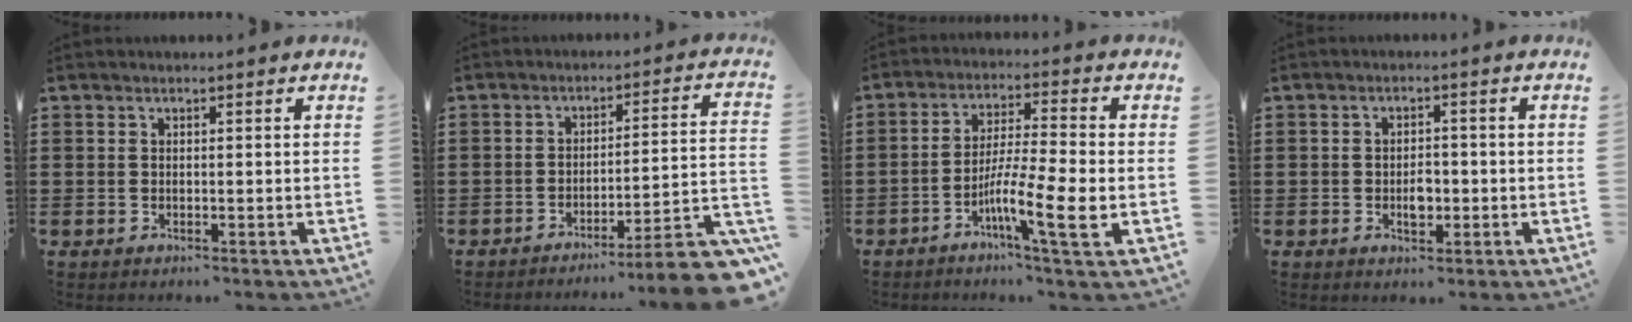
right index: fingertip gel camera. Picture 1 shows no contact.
{"total": 7.2, "force": [-5.5, -0.1, 4.7], "torque": [-0.072, -0.012, -0.107]}
{"total": 9.7, "force": [-3.6, 0.4, 9.0], "torque": [-0.170, -0.012, -0.070]}
{"total": 2.9, "force": [-0.8, 1.6, 2.3], "torque": [-0.045, 0.002, -0.014]}